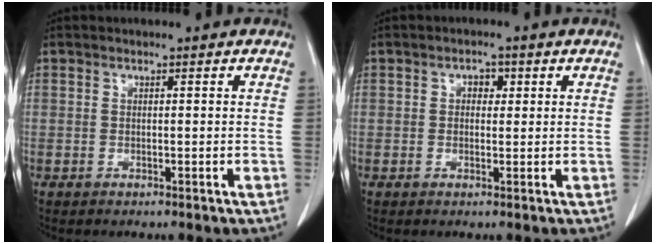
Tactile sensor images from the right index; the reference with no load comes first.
{"total": 1.9, "force": [0.6, 1.4, 1.3], "torque": [-0.016, 0.007, 0.006]}